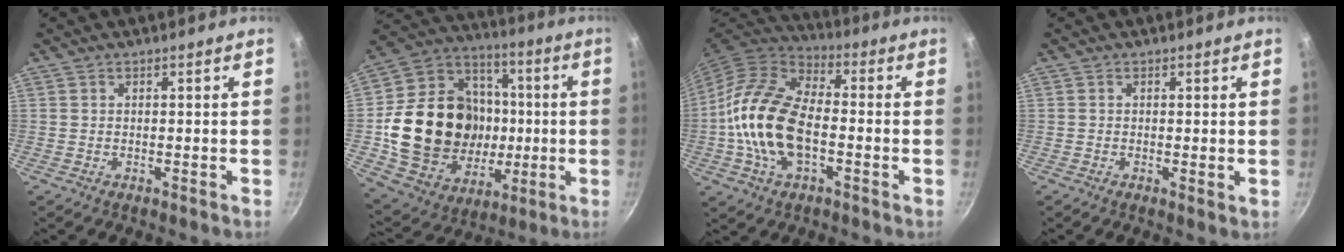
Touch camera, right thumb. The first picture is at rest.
{"total": 26.7, "force": [-1.2, 21.4, 15.9], "torque": [-0.256, 0.031, -0.003]}
{"total": 17.8, "force": [-2.6, 10.1, 14.4], "torque": [-0.257, 0.032, -0.062]}
{"total": 1.1, "force": [0.3, 0.3, 1.0], "torque": [-0.017, -0.005, 0.001]}